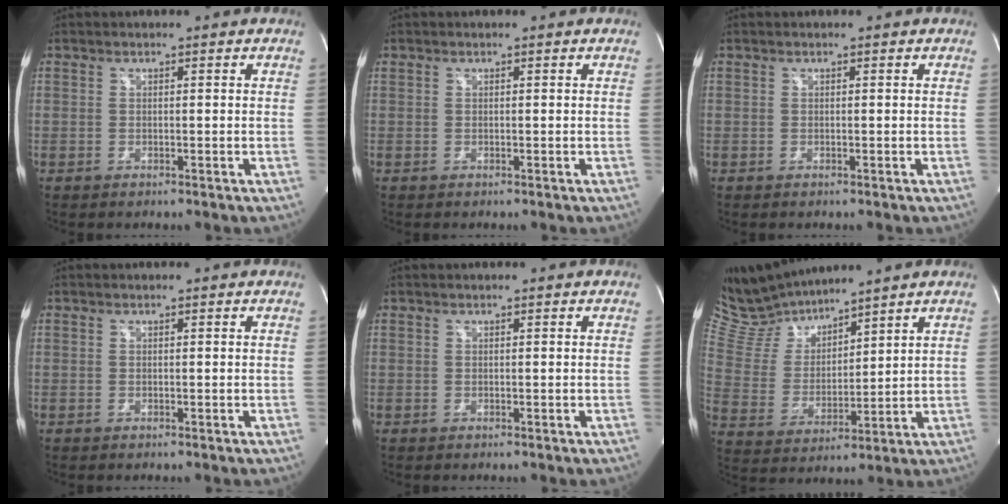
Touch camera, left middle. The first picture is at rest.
{"total": 0.0}
{"total": 0.0}
{"total": 0.0}
{"total": 0.0}
{"total": 9.1, "force": [9.0, 1.0, 0.6], "torque": [-0.037, 0.011, 0.200]}